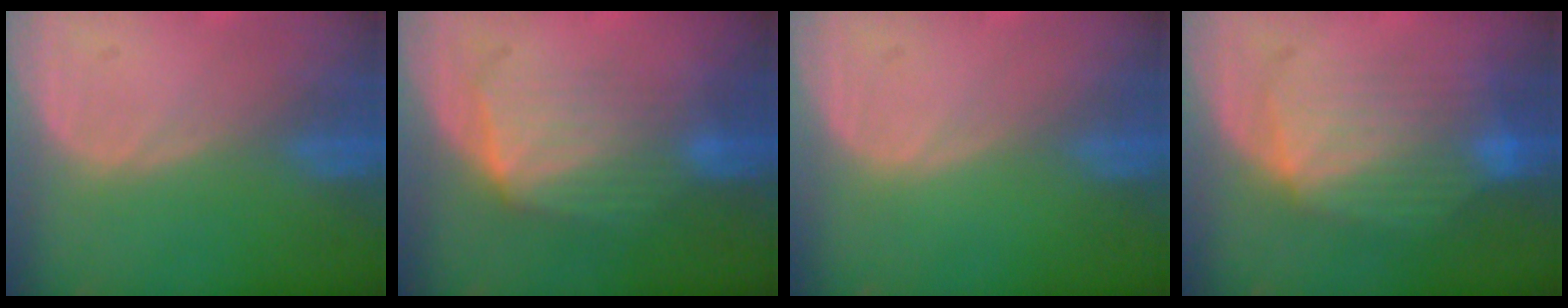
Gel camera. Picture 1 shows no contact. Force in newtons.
{"total": 7.1, "press": 6.5, "slide": 2.9}
{"total": 0.0}
{"total": 8.7, "press": 8.1, "slide": 3.4}